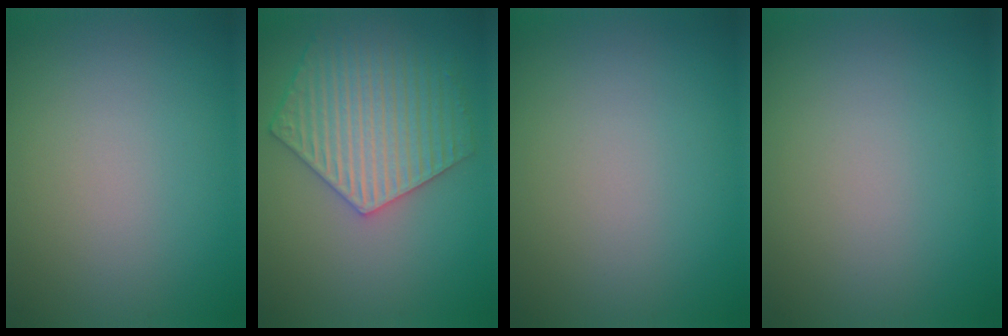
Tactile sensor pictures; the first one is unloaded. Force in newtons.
{"total": 5.6, "press": 5.0, "slide": 2.6}
{"total": 0.0}
{"total": 0.0}